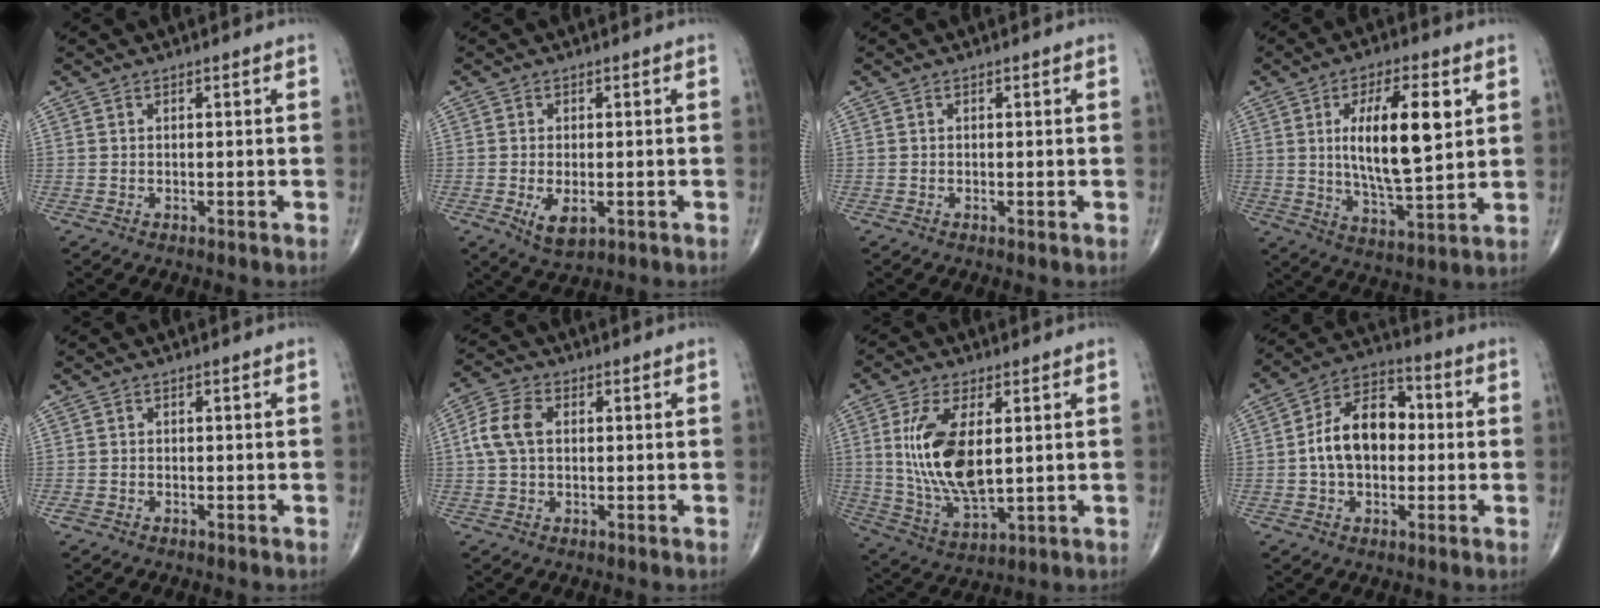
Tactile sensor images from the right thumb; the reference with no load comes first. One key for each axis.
{"total": 4.6, "fx": -1.3, "fy": 2.3, "fz": 3.8, "tx": -0.065, "ty": -0.010, "tz": -0.015}
{"total": 0.0}
{"total": 15.5, "fx": 3.6, "fy": 5.3, "fz": 14.1, "tx": -0.225, "ty": -0.022, "tz": 0.064}
{"total": 0.9, "fx": -0.6, "fy": 0.6, "fz": 0.4, "tx": -0.010, "ty": 0.002, "tz": -0.013}
{"total": 6.7, "fx": 0.7, "fy": 4.4, "fz": 5.0, "tx": -0.110, "ty": 0.017, "tz": 0.008}
{"total": 14.6, "fx": 2.3, "fy": 6.6, "fz": 12.8, "tx": -0.256, "ty": -0.022, "tz": 0.056}
{"total": 13.0, "fx": -0.1, "fy": 8.6, "fz": 9.8, "tx": -0.148, "ty": 0.033, "tz": -0.013}